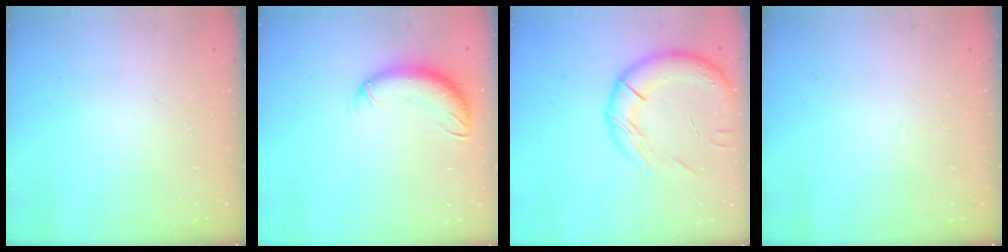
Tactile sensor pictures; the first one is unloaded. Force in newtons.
{"total": 10.1, "press": 9.8, "slide": 2.5}
{"total": 18.2, "press": 17.9, "slide": 3.6}
{"total": 0.0}